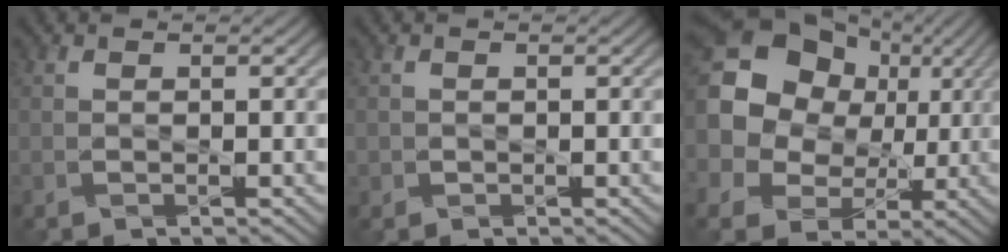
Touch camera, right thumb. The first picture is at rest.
{"total": 0.8, "force": [-0.1, 0.8, -0.1], "torque": [0.001, -0.005, -0.004]}
{"total": 17.1, "force": [3.7, 14.5, 8.3], "torque": [-0.248, 0.030, 0.073]}